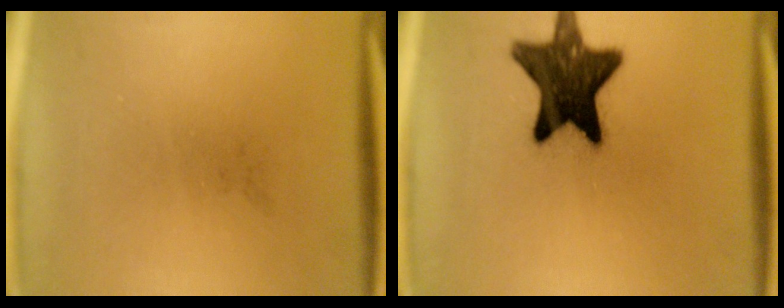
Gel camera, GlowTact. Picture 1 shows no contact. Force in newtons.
{"total": 14.9}